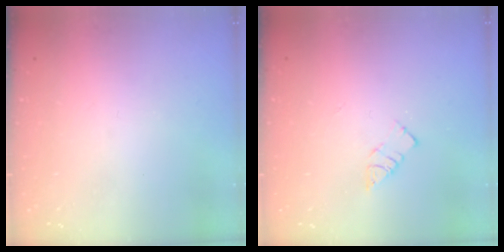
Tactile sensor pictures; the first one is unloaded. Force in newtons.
{"total": 5.1, "press": 5.1, "slide": 0.2}